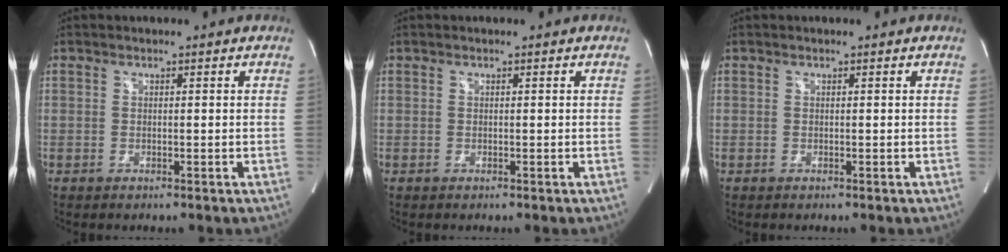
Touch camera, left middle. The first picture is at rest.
{"total": 0.0}
{"total": 0.0}